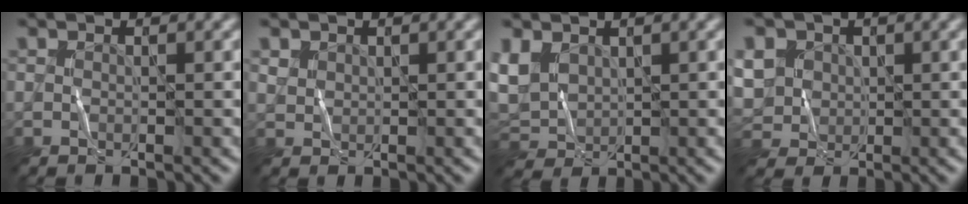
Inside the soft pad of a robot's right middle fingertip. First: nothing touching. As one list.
[{"total": 0.8, "force": [0.7, 0.4, -0.3], "torque": [0.000, 0.001, 0.015]}, {"total": 3.3, "force": [1.3, 2.6, 1.4], "torque": [-0.054, 0.002, 0.030]}, {"total": 5.3, "force": [1.5, 4.7, 1.8], "torque": [-0.069, 0.019, 0.024]}]